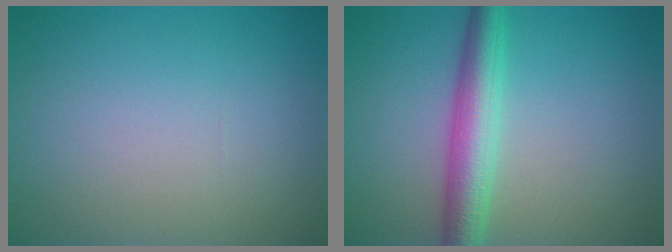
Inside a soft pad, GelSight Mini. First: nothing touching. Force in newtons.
{"total": 4.7, "press": 4.7, "slide": 0.1}